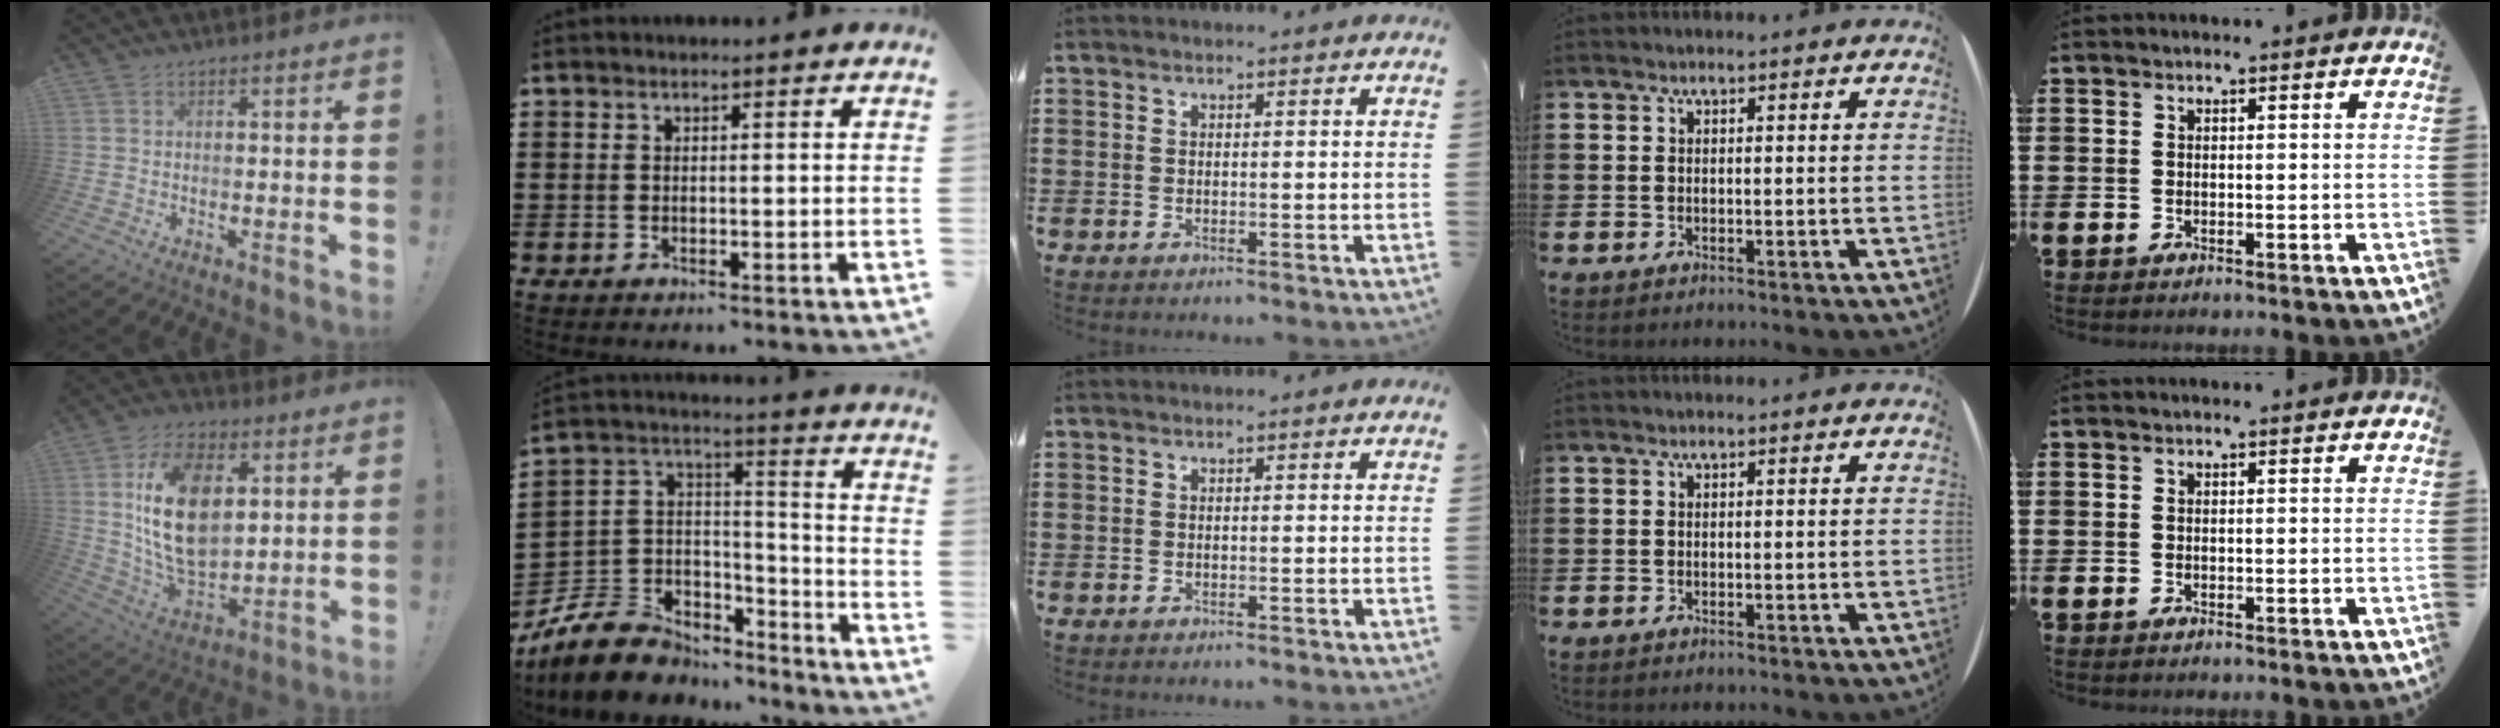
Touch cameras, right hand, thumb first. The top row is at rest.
{"thumb": {"total": 20.9, "force": [5.1, 13.4, 15.2], "torque": [-0.285, -0.019, 0.087]}, "index": {"total": 9.2, "force": [-7.1, 5.5, 2.0], "torque": [-0.075, 0.013, -0.139]}}